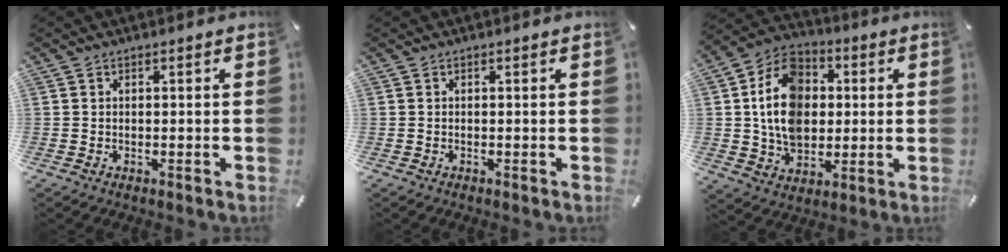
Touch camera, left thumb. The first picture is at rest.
{"total": 0.0}
{"total": 15.1, "force": [1.2, 12.2, 8.8], "torque": [-0.181, 0.019, 0.025]}